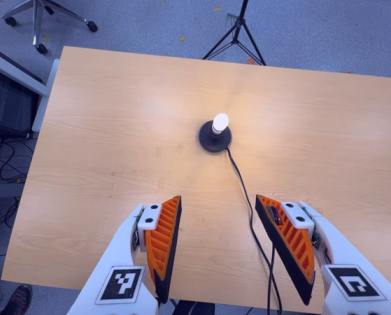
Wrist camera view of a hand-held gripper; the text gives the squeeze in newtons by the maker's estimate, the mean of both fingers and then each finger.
{"total": 0.0}